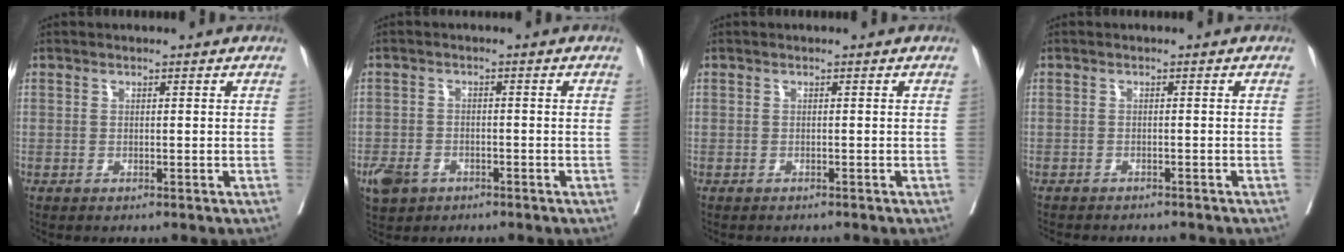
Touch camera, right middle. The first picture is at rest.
{"total": 5.4, "force": [-3.2, 3.8, 2.0], "torque": [-0.037, 0.001, -0.050]}
{"total": 1.3, "force": [-1.3, 0.3, 0.3], "torque": [-0.010, -0.003, -0.017]}
{"total": 6.8, "force": [-6.3, 1.4, 2.3], "torque": [-0.024, -0.006, -0.080]}